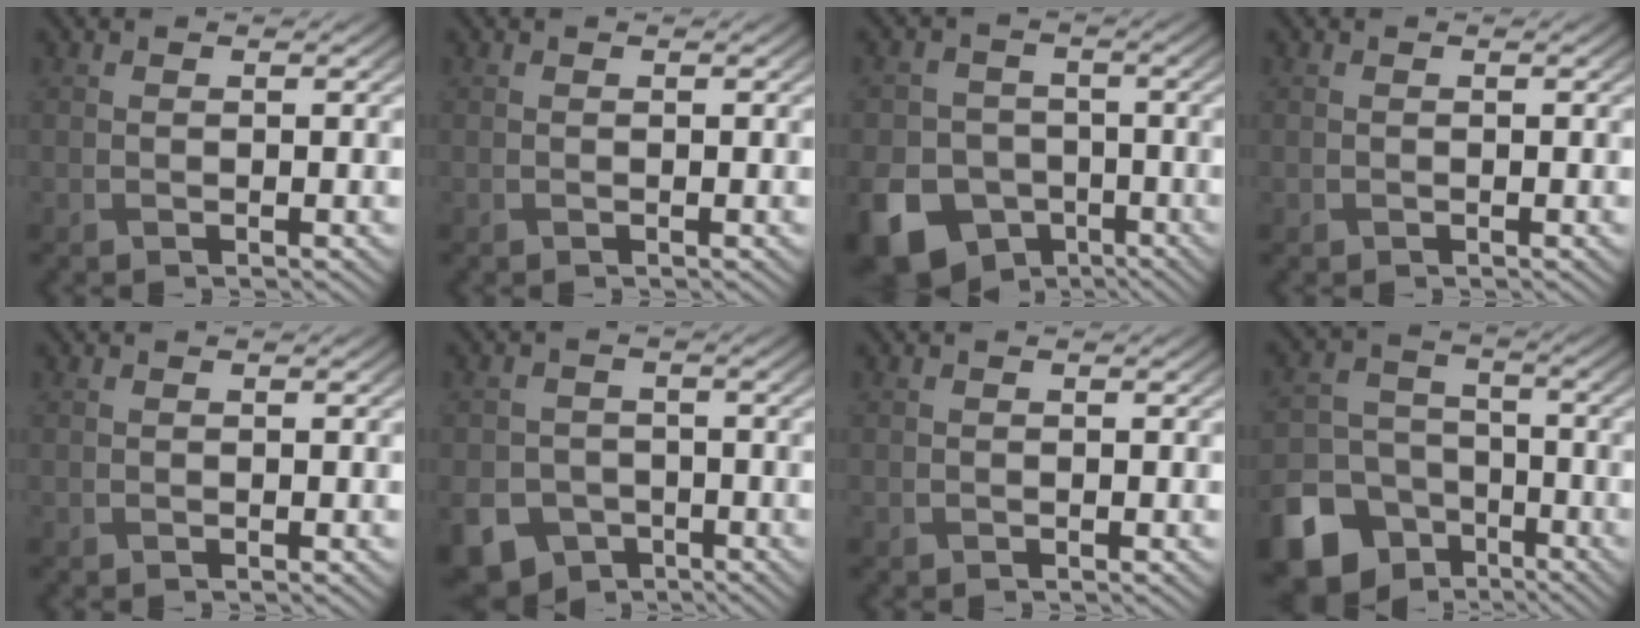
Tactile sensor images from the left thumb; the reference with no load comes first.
{"total": 0.0}
{"total": 12.5, "force": [-6.1, 10.0, 4.4], "torque": [-0.121, -0.064, -0.116]}
{"total": 0.0}
{"total": 0.0}
{"total": 9.7, "force": [-5.0, 7.8, 2.9], "torque": [-0.067, -0.047, -0.100]}
{"total": 0.0}
{"total": 14.1, "force": [-8.3, 10.1, 5.3], "torque": [-0.151, -0.053, -0.141]}